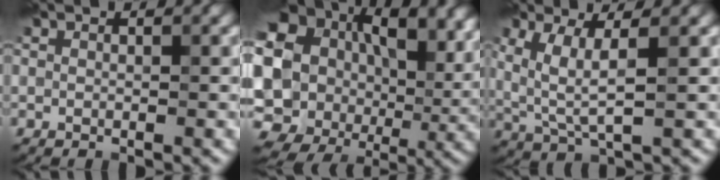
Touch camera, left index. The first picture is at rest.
{"total": 18.6, "force": [2.3, 13.6, 12.4], "torque": [-0.215, 0.022, 0.053]}
{"total": 3.5, "force": [0.8, 0.5, 3.4], "torque": [-0.082, -0.004, 0.024]}